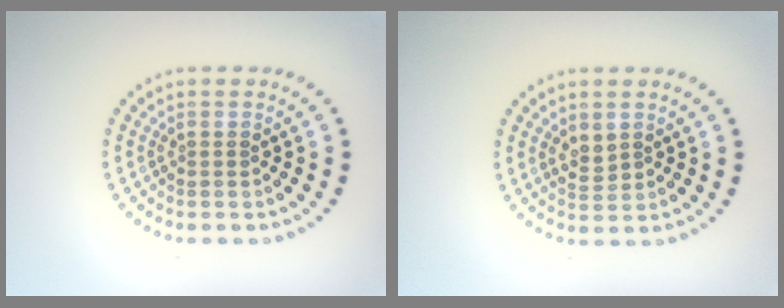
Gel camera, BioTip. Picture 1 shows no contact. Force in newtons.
{"total": 1.6, "press": 1.5, "slide": 0.8}